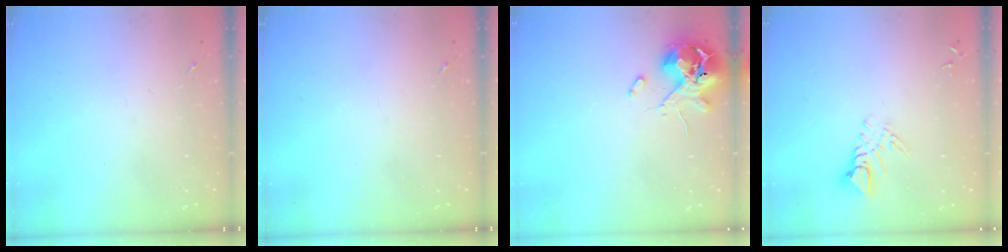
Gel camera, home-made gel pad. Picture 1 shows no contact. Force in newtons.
{"total": 0.0}
{"total": 10.7, "press": 10.6, "slide": 1.6}
{"total": 7.1, "press": 7.1, "slide": 0.7}